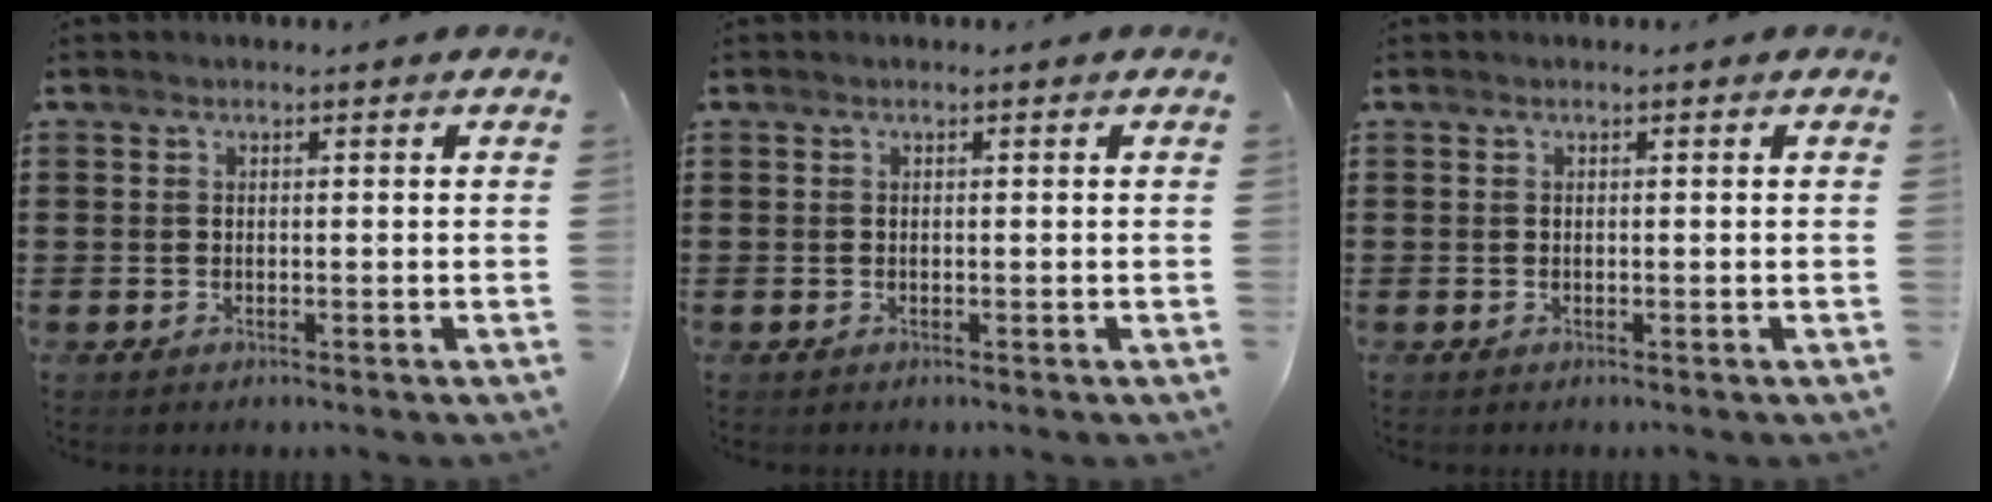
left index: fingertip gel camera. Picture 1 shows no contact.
{"total": 0.0}
{"total": 0.0}